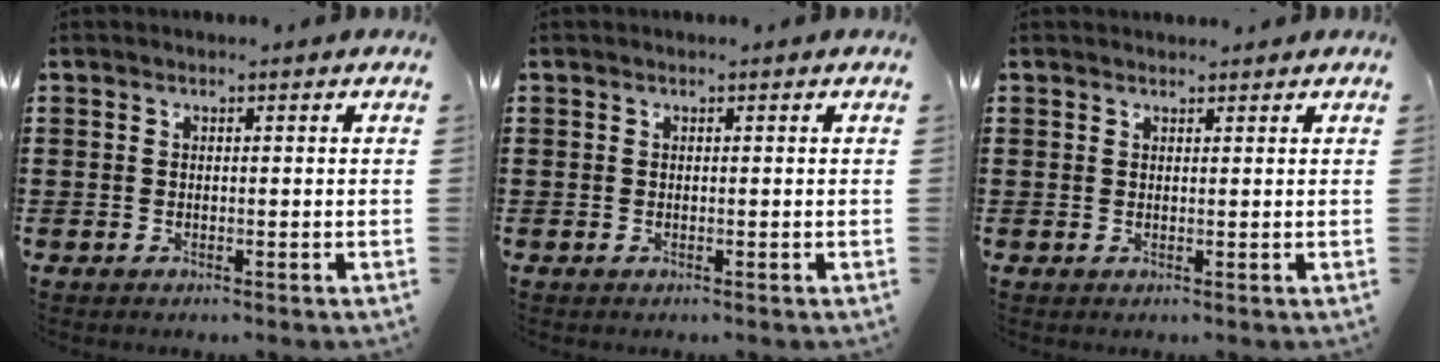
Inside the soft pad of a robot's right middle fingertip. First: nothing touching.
{"total": 0.0}
{"total": 0.8, "force": [0.8, 0.2, 0.0], "torque": [0.006, -0.004, 0.014]}